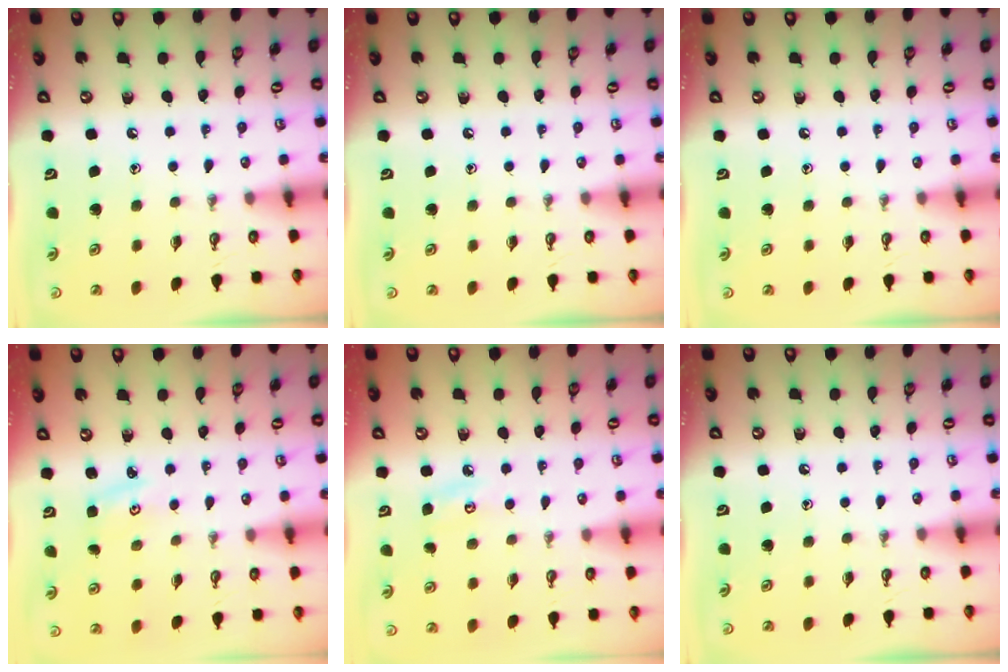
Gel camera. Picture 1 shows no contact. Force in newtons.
{"total": 0.0}
{"total": 0.0}
{"total": 2.5, "press": 2.5, "slide": 0.3}
{"total": 5.0, "press": 5.0, "slide": 0.2}
{"total": 0.0}